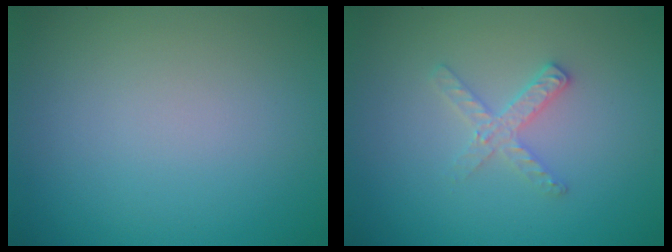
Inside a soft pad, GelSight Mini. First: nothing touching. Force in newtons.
{"total": 2.0, "press": 2.0, "slide": 0.2}